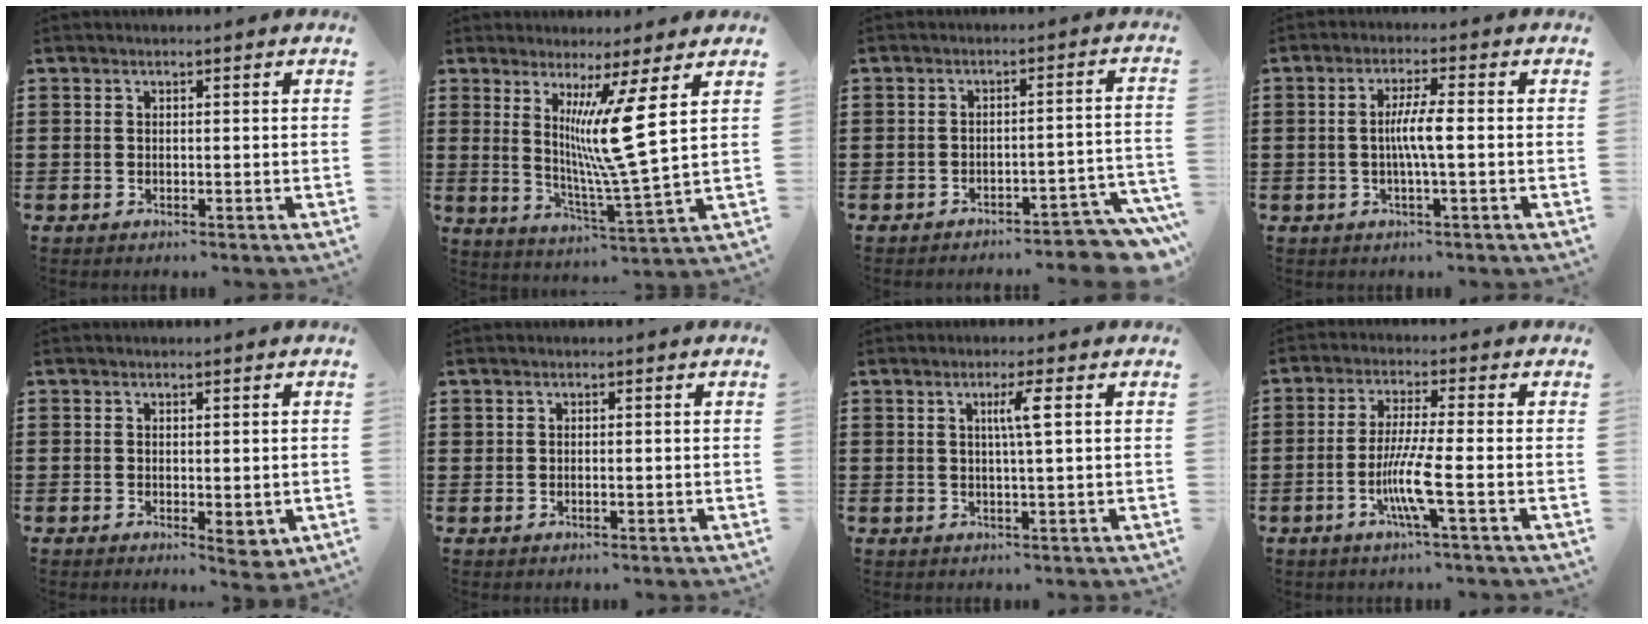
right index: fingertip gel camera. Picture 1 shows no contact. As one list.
[{"total": 10.0, "force": [3.6, -1.3, 9.2], "torque": [-0.172, -0.020, 0.054]}, {"total": 10.3, "force": [-6.6, 2.2, 7.6], "torque": [-0.086, -0.003, -0.120]}, {"total": 4.6, "force": [-0.4, 0.3, 4.6], "torque": [-0.081, -0.003, -0.010]}, {"total": 2.5, "force": [-0.5, 1.1, 2.2], "torque": [-0.037, 0.002, -0.007]}, {"total": 0.7, "force": [0.0, 0.3, 0.6], "torque": [-0.012, 0.000, -0.001]}, {"total": 3.5, "force": [0.8, -0.2, 3.4], "torque": [-0.067, -0.001, 0.009]}, {"total": 7.5, "force": [-2.4, 0.2, 7.1], "torque": [-0.146, -0.020, -0.050]}]